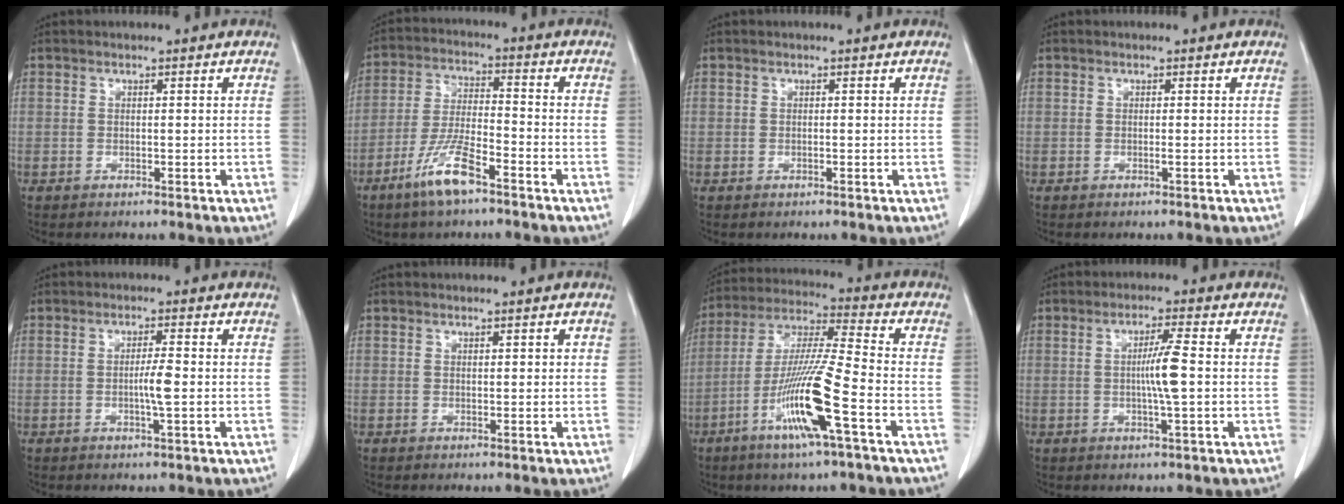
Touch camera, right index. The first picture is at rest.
{"total": 8.8, "force": [-5.7, 1.3, 6.6], "torque": [-0.138, -0.014, -0.109]}
{"total": 0.0}
{"total": 0.0}
{"total": 2.9, "force": [-0.4, -0.2, 2.9], "torque": [-0.053, -0.001, -0.006]}
{"total": 0.7, "force": [0.2, 0.3, 0.6], "torque": [-0.008, 0.002, 0.003]}
{"total": 14.1, "force": [-5.8, -0.3, 12.9], "torque": [-0.260, -0.012, -0.111]}
{"total": 5.0, "force": [-0.1, -0.4, 5.0], "torque": [-0.089, -0.001, -0.003]}